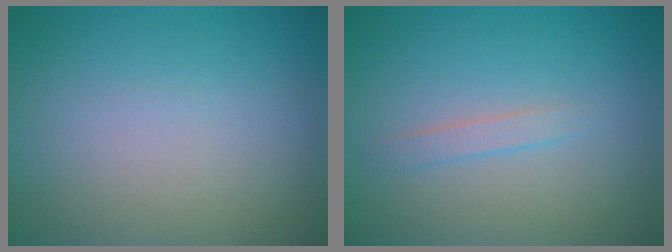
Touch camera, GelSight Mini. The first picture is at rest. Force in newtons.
{"total": 1.1, "press": 1.1, "slide": 0.0}